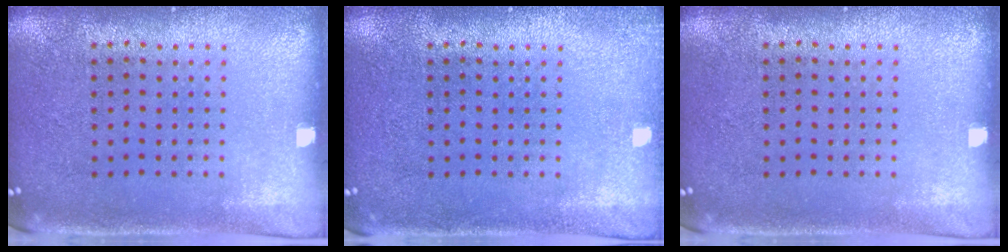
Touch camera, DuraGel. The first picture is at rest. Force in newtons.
{"total": 1.0, "press": 1.0, "slide": 0.3}
{"total": 0.0}